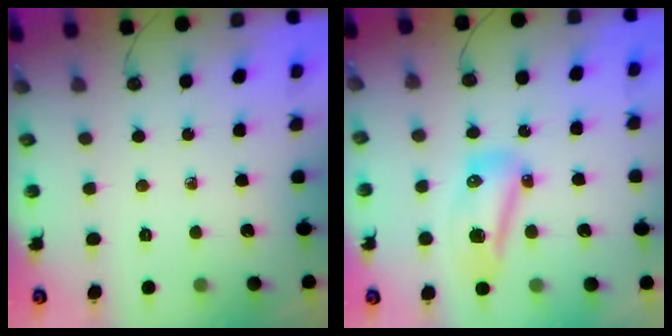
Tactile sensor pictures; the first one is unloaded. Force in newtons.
{"total": 8.7, "press": 8.6, "slide": 1.1}